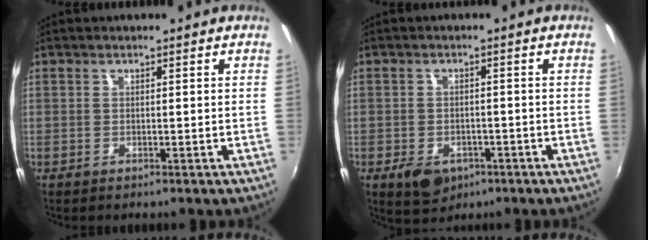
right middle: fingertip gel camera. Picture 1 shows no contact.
{"total": 6.5, "force": [-3.4, 4.3, 3.4], "torque": [-0.074, -0.010, -0.046]}